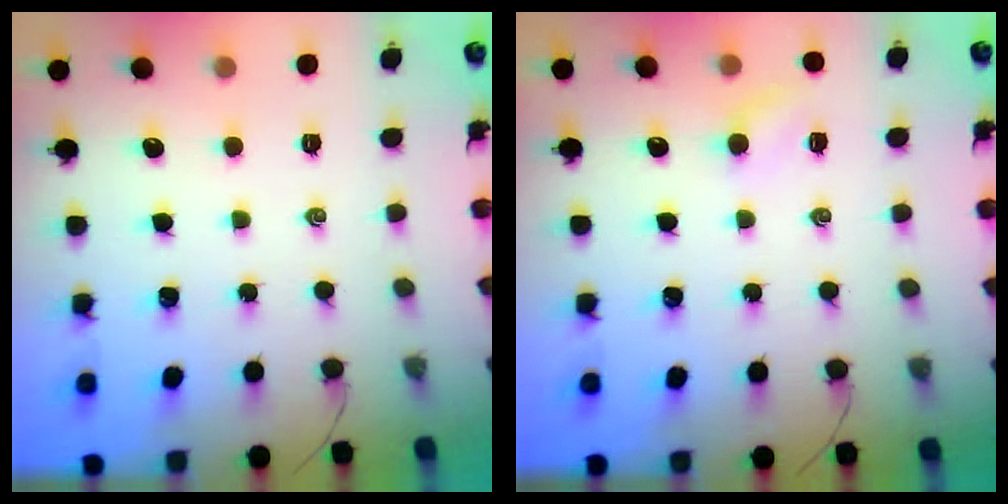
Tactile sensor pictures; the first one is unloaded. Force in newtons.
{"total": 4.2, "press": 4.0, "slide": 1.1}